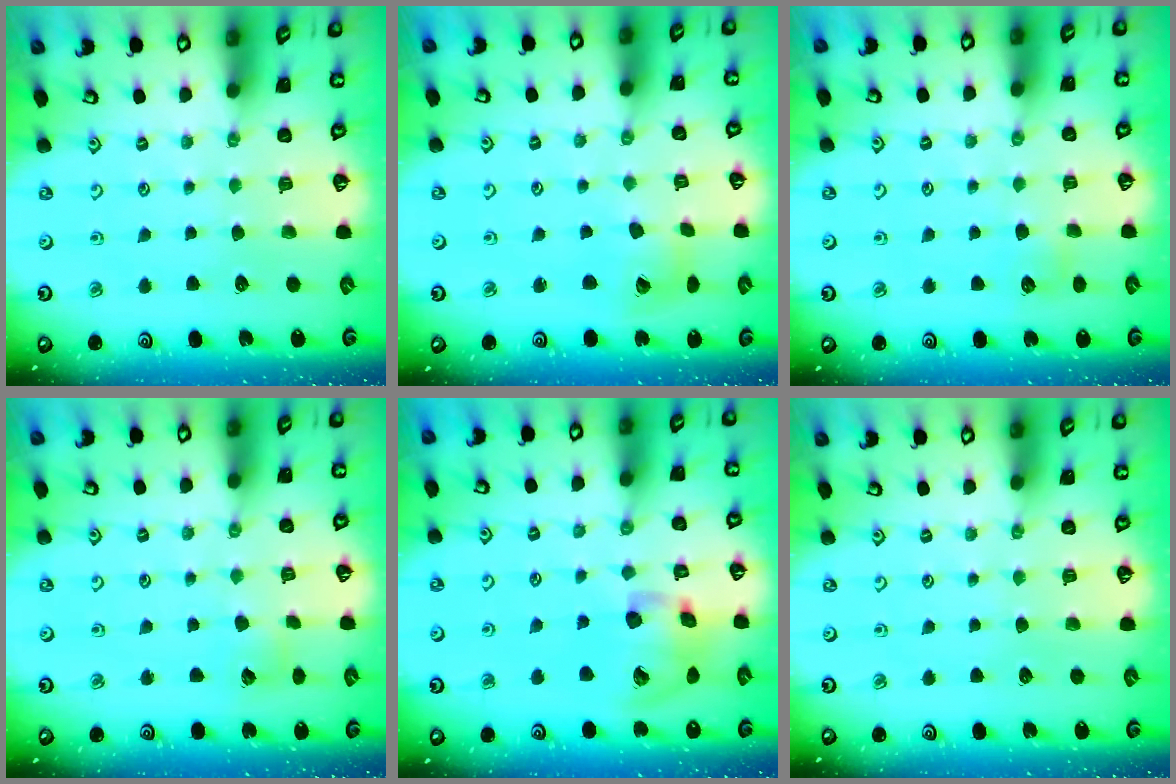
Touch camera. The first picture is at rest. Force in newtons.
{"total": 8.5, "press": 8.4, "slide": 1.1}
{"total": 4.3, "press": 4.3, "slide": 0.6}
{"total": 3.3, "press": 3.3, "slide": 0.3}
{"total": 17.4, "press": 17.2, "slide": 2.6}
{"total": 0.0}